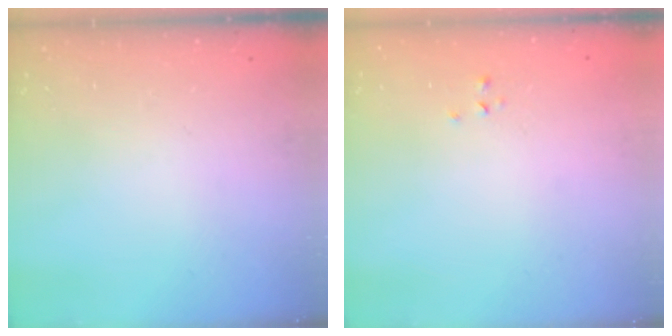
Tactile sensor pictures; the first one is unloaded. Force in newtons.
{"total": 0.0}